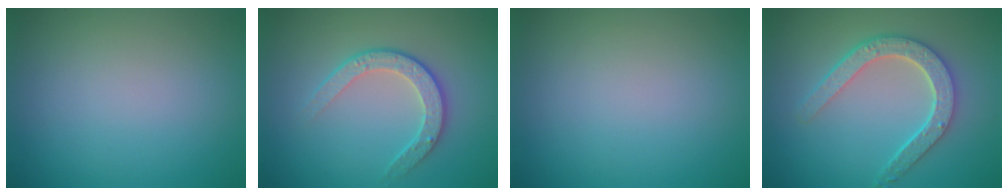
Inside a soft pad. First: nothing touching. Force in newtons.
{"total": 3.3, "press": 2.8, "slide": 1.7}
{"total": 0.0}
{"total": 4.6, "press": 3.7, "slide": 2.7}